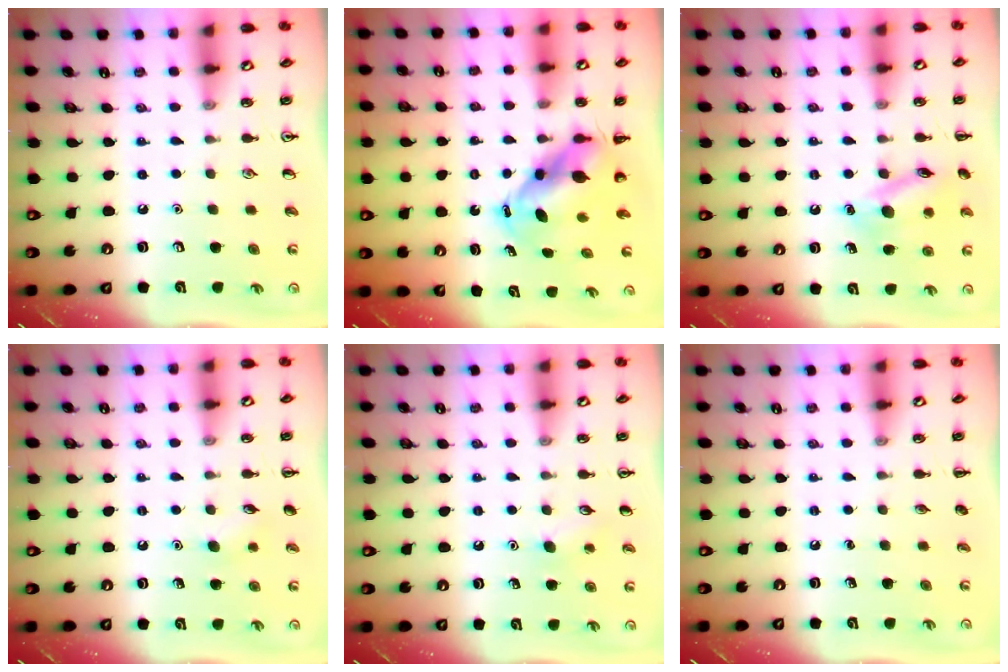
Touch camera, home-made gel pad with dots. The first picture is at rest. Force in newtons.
{"total": 6.4, "press": 6.2, "slide": 1.8}
{"total": 12.8, "press": 12.8, "slide": 0.8}
{"total": 5.7, "press": 5.4, "slide": 1.8}
{"total": 7.4, "press": 7.1, "slide": 2.0}
{"total": 0.0}